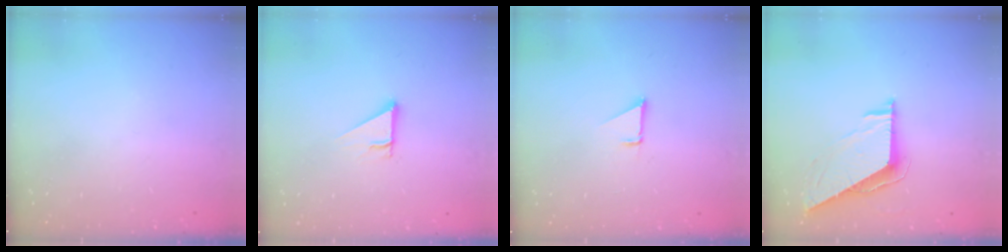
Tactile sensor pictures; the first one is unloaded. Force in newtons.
{"total": 2.5, "press": 2.5, "slide": 0.2}
{"total": 1.4, "press": 1.3, "slide": 0.1}
{"total": 7.2, "press": 7.2, "slide": 0.5}